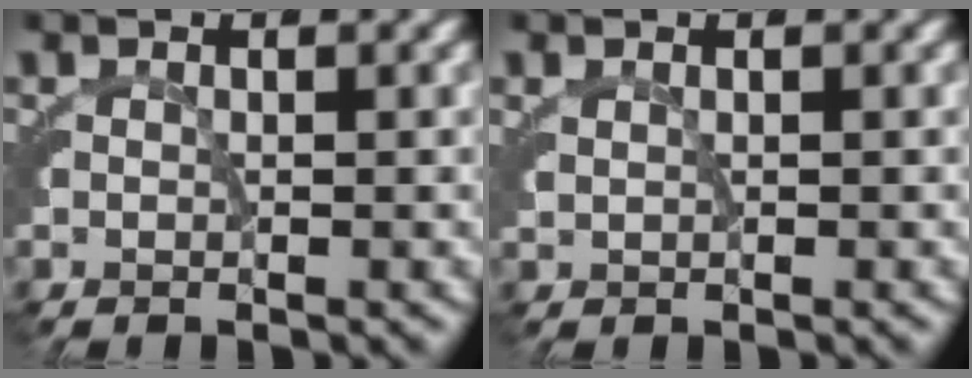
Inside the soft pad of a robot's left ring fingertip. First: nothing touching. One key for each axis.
{"total": 0.5, "fx": 0.5, "fy": 0.1, "fz": 0.1, "tx": -0.005, "ty": 0.003, "tz": 0.012}